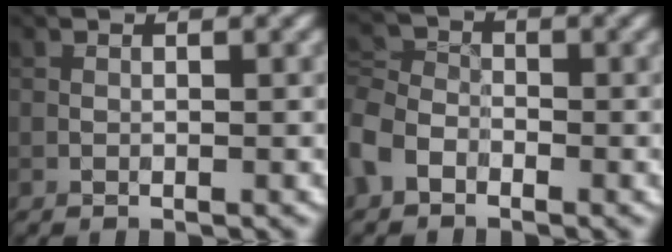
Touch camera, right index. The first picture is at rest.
{"total": 4.4, "force": [-2.6, 2.9, 1.9], "torque": [-0.046, 0.005, -0.070]}